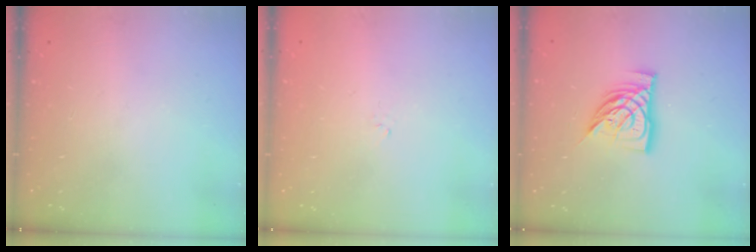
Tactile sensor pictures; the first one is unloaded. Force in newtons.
{"total": 1.2, "press": 1.2, "slide": 0.4}
{"total": 13.0, "press": 13.0, "slide": 1.2}